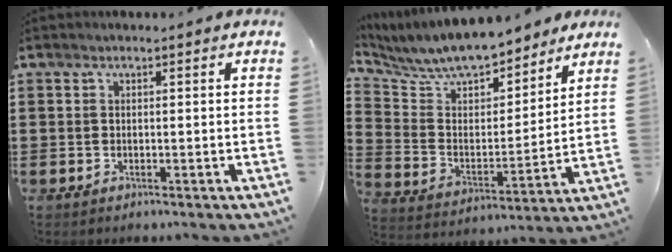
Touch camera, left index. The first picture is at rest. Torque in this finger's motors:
{"motor_torque": [2.14, 0.00, 0.88, 0.21]}